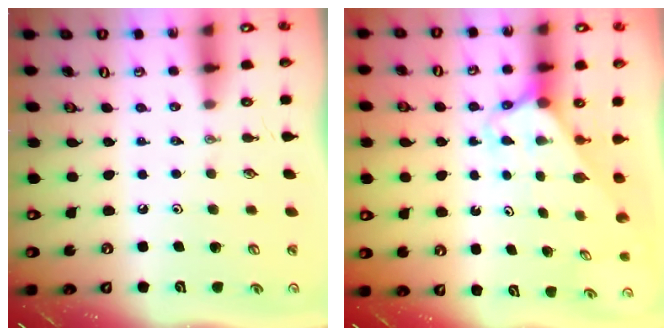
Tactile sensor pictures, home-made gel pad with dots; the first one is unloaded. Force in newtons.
{"total": 2.5, "press": 2.5, "slide": 0.1}